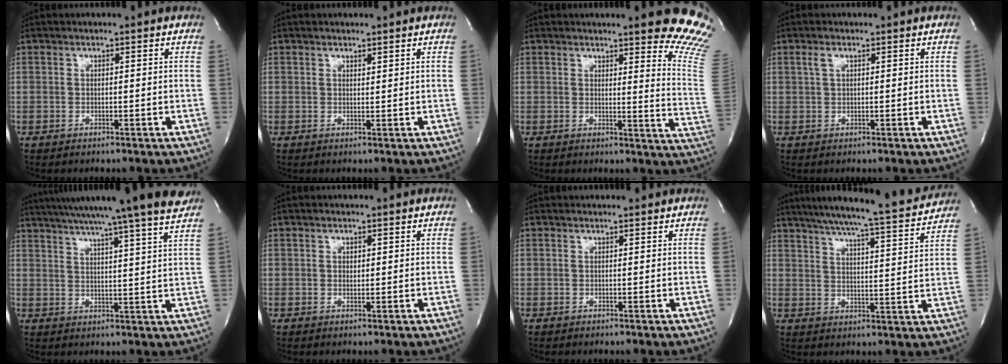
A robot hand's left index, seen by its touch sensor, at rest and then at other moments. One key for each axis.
{"total": 1.0, "fx": 0.9, "fy": 0.4, "fz": 0.4, "tx": -0.009, "ty": -0.005, "tz": 0.015}
{"total": 12.6, "fx": 10.2, "fy": 0.5, "fz": 7.5, "tx": -0.074, "ty": -0.090, "tz": 0.091}
{"total": 1.5, "fx": 0.6, "fy": 0.7, "fz": 1.2, "tx": -0.031, "ty": 0.004, "tz": 0.013}
{"total": 21.9, "fx": 18.8, "fy": -1.5, "fz": 11.0, "tx": -0.190, "ty": -0.023, "tz": 0.250}
{"total": 1.0, "fx": 0.2, "fy": 0.8, "fz": 0.6, "tx": -0.010, "ty": -0.007, "tz": 0.004}
{"total": 0.7, "fx": 0.6, "fy": 0.2, "fz": -0.1, "tx": -0.008, "ty": 0.002, "tz": 0.008}
{"total": 18.7, "fx": 17.2, "fy": 0.5, "fz": 7.4, "tx": -0.121, "ty": -0.025, "tz": 0.226}